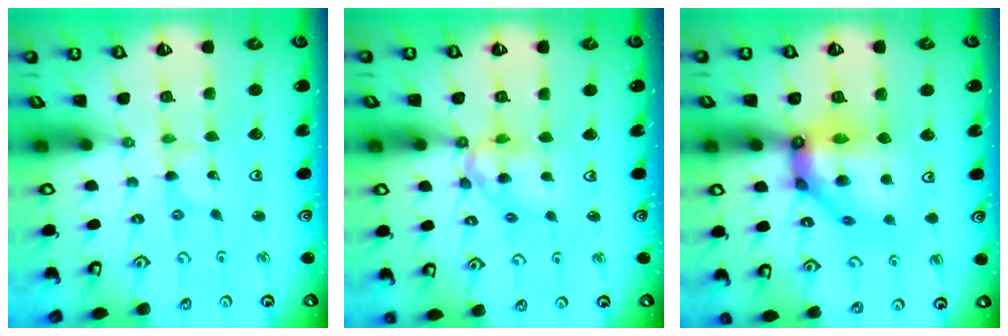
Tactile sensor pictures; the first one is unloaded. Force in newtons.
{"total": 10.5, "press": 10.5, "slide": 1.0}
{"total": 15.2, "press": 15.1, "slide": 1.9}